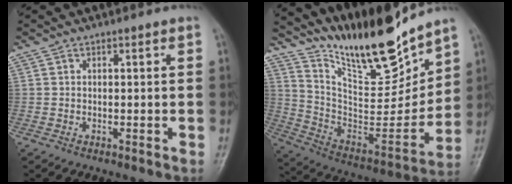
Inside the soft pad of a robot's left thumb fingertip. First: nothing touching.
{"total": 20.1, "force": [17.0, 3.9, 9.9], "torque": [-0.125, -0.111, 0.307]}